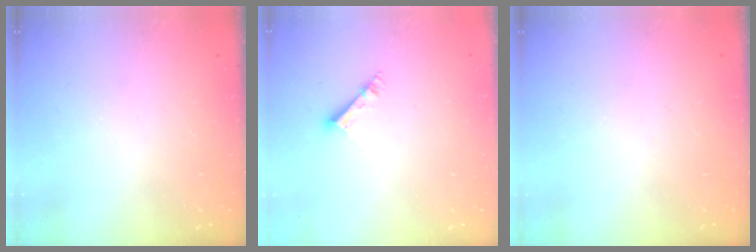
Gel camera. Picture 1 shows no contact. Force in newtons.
{"total": 4.2, "press": 4.2, "slide": 0.2}
{"total": 0.0}